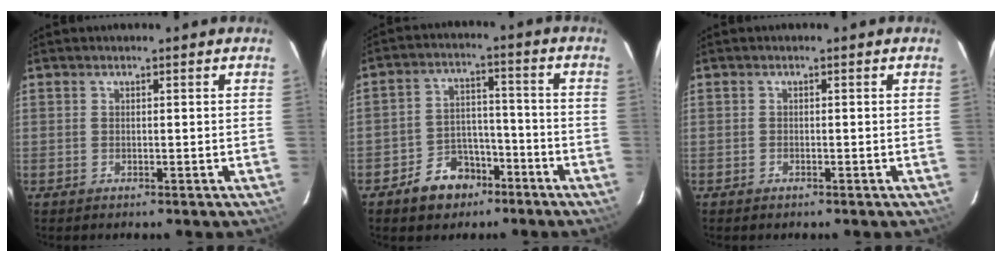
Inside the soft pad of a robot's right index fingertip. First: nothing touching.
{"total": 8.8, "force": [-5.8, 6.0, 2.9], "torque": [-0.065, 0.027, -0.079]}
{"total": 0.7, "force": [-0.6, 0.4, 0.1], "torque": [-0.004, 0.001, -0.010]}